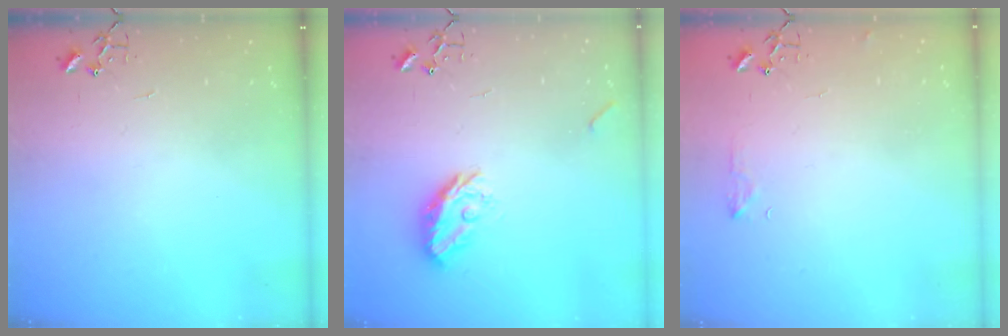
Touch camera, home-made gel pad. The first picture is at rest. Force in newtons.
{"total": 11.1, "press": 11.0, "slide": 0.4}
{"total": 6.1, "press": 6.0, "slide": 0.9}